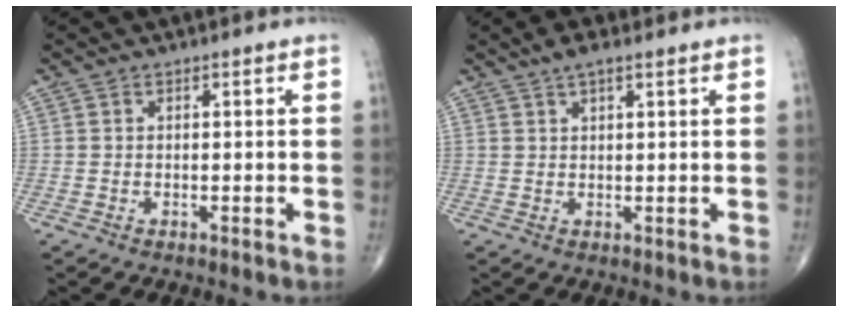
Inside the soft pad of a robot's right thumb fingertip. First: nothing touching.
{"total": 3.1, "force": [2.2, 0.8, 2.1], "torque": [-0.038, 0.001, 0.038]}